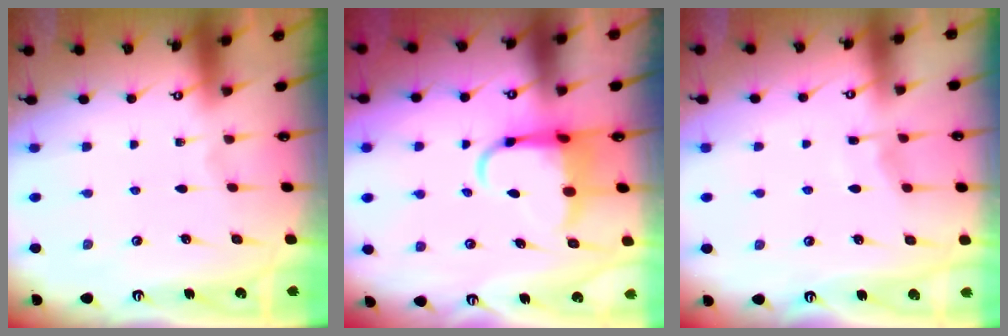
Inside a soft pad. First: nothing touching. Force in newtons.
{"total": 6.8, "press": 6.6, "slide": 1.7}
{"total": 3.5, "press": 3.4, "slide": 0.5}